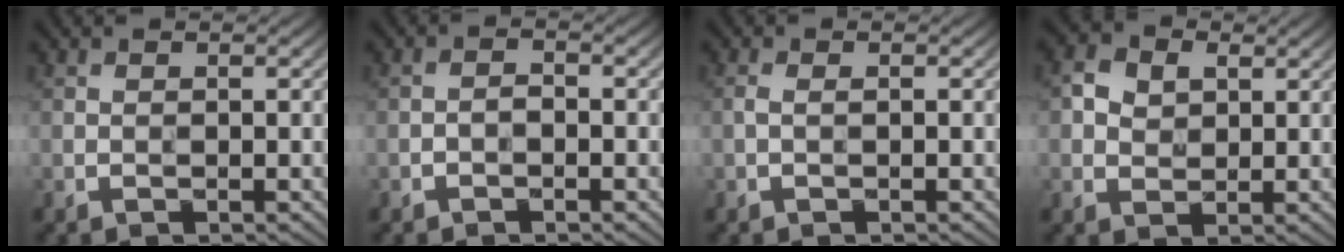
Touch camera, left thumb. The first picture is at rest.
{"total": 1.3, "force": [-0.8, 0.7, 0.7], "torque": [-0.012, 0.003, -0.019]}
{"total": 0.9, "force": [-0.1, 0.3, 0.9], "torque": [-0.021, 0.002, -0.004]}
{"total": 4.0, "force": [1.4, 3.1, 2.1], "torque": [-0.049, 0.003, 0.022]}